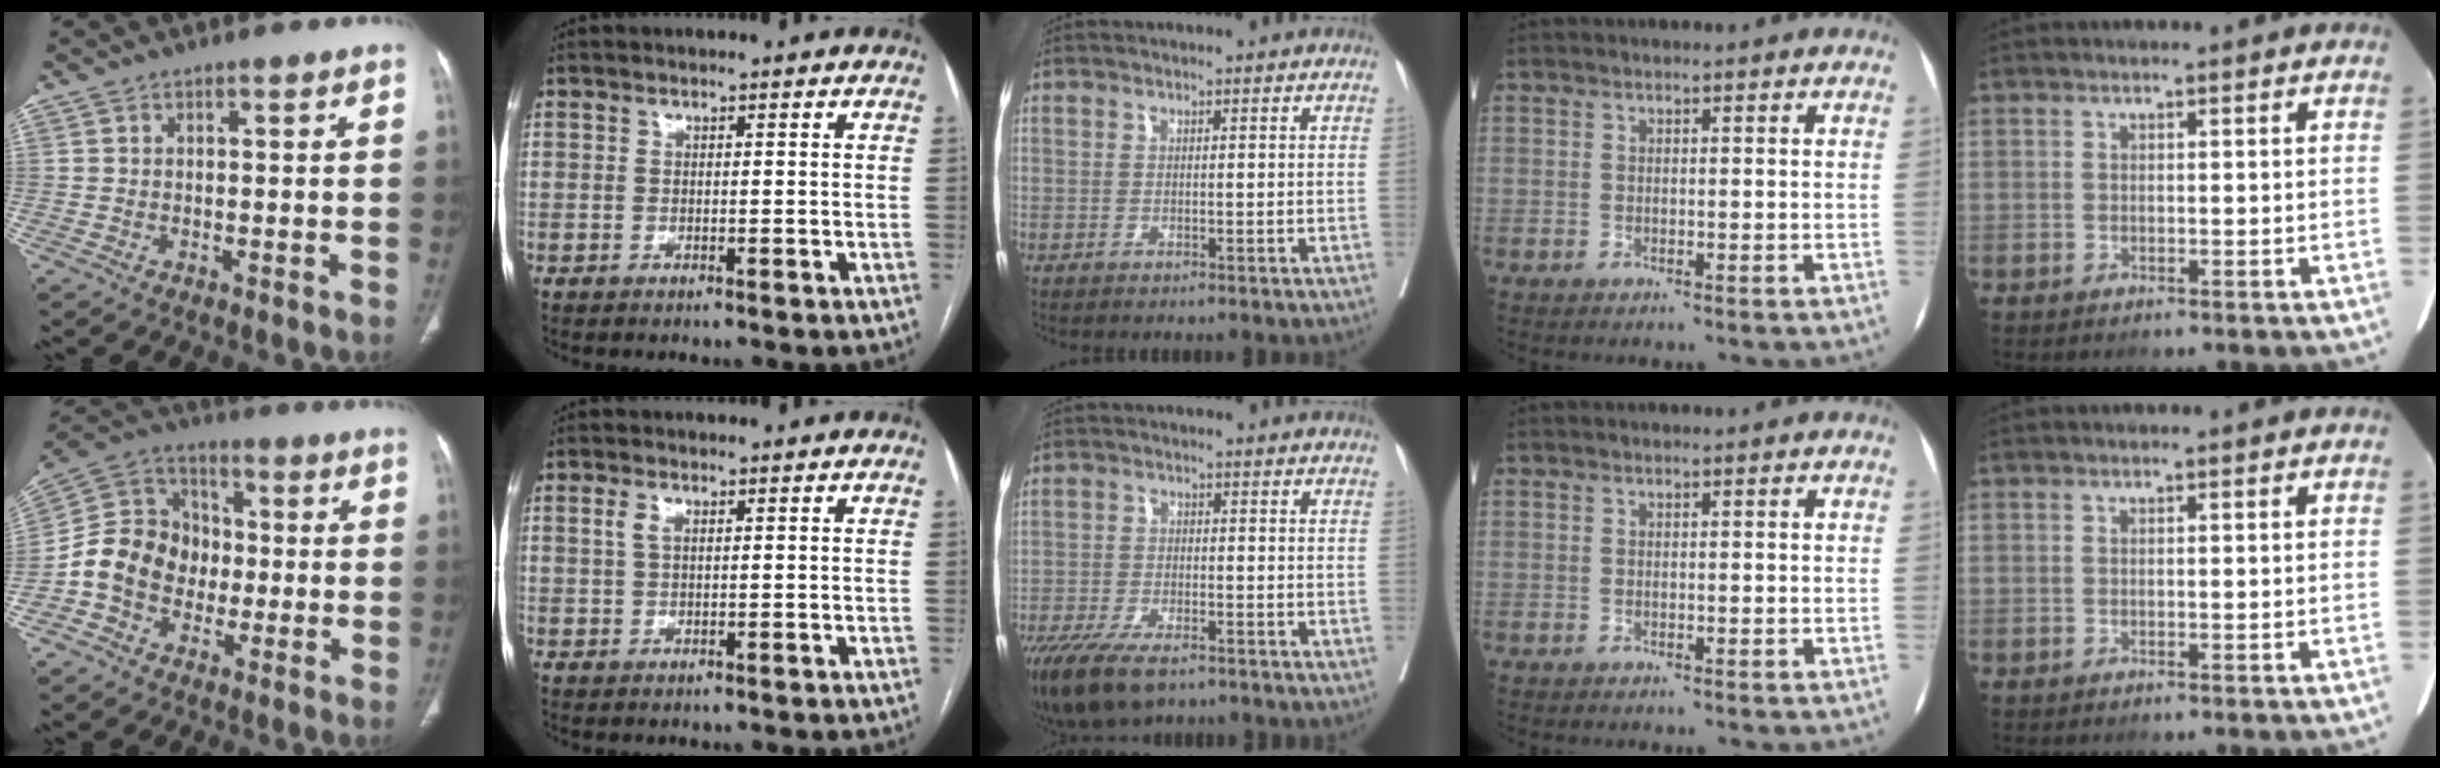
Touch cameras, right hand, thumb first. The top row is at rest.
{"thumb": {"total": 13.3, "force": [-2.8, 11.3, 6.3], "torque": [-0.087, 0.040, -0.061]}, "index": {"total": 1.8, "force": [0.7, 0.8, 1.4], "torque": [-0.033, 0.008, 0.017]}, "middle": {"total": 11.1, "force": [-8.0, 3.9, 6.6], "torque": [-0.117, -0.018, -0.131]}}